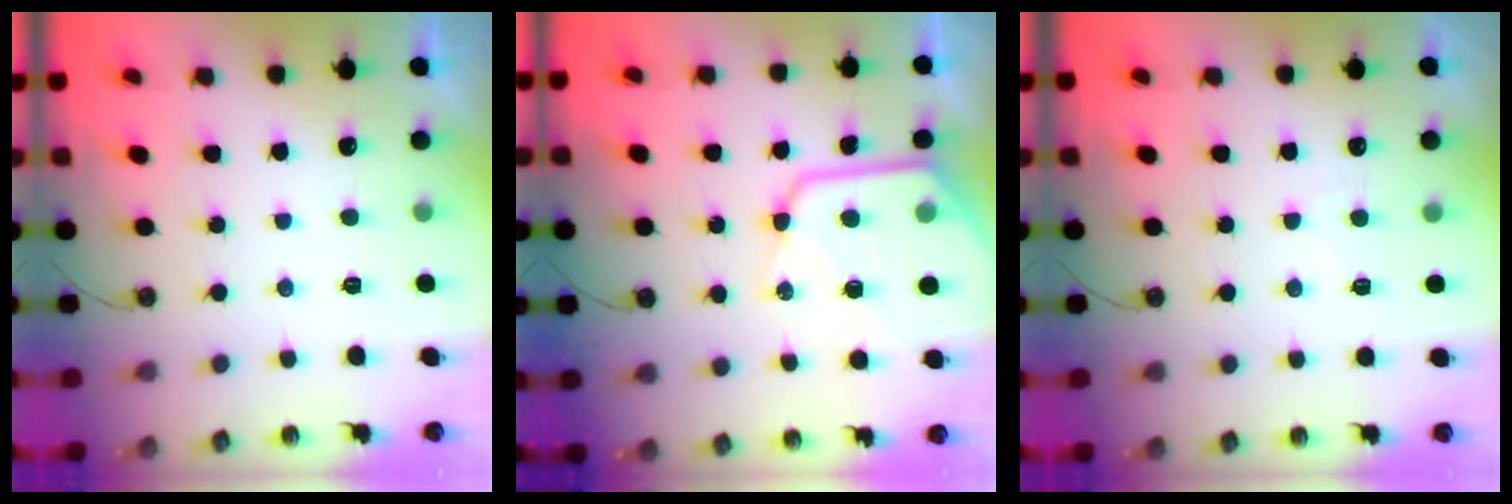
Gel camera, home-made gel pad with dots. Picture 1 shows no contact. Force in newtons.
{"total": 15.8, "press": 15.8, "slide": 1.4}
{"total": 4.1, "press": 4.1, "slide": 0.4}